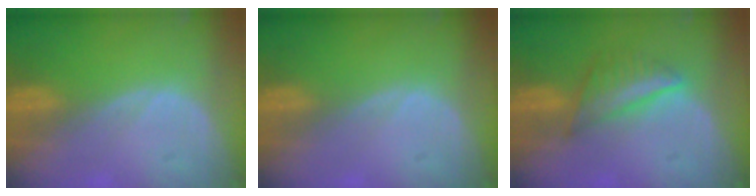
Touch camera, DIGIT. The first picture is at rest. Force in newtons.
{"total": 0.0}
{"total": 5.6, "press": 5.5, "slide": 1.1}